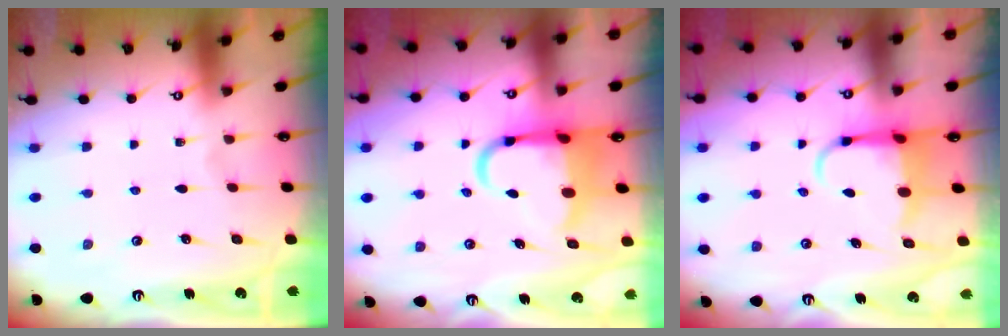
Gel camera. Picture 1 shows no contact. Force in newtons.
{"total": 8.7, "press": 8.5, "slide": 1.8}
{"total": 5.7, "press": 5.5, "slide": 1.3}